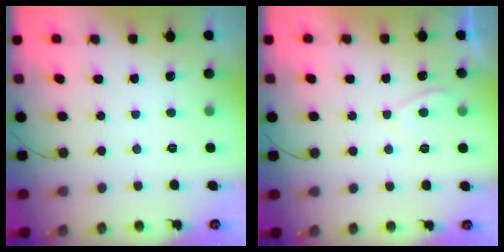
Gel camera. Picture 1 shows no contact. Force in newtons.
{"total": 0.7, "press": 0.5, "slide": 0.4}